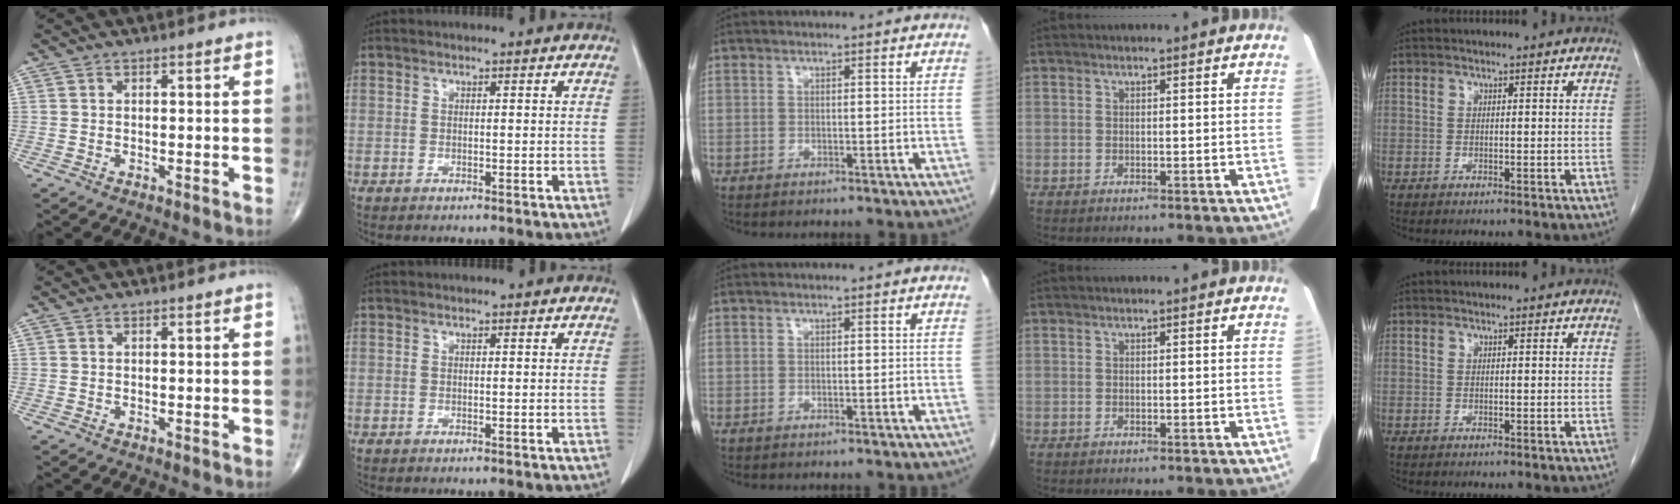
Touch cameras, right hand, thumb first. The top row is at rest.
{}